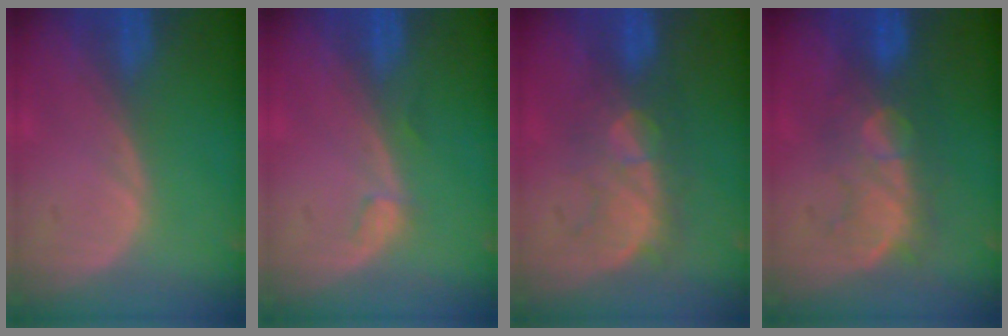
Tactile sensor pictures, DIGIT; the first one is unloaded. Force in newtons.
{"total": 1.1, "press": 1.1, "slide": 0.2}
{"total": 7.7, "press": 7.4, "slide": 2.1}
{"total": 8.1, "press": 7.8, "slide": 2.4}